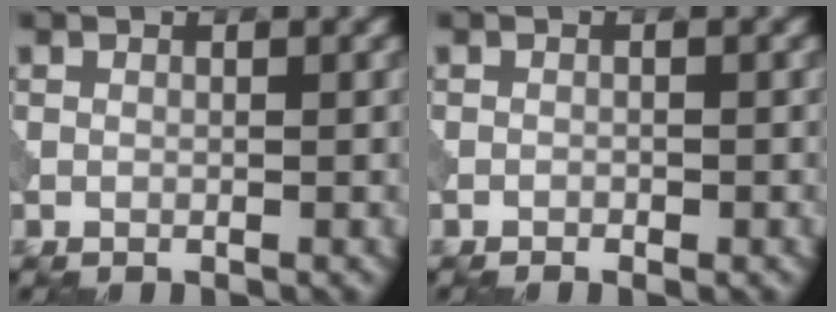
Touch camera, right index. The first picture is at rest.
{"total": 0.5, "force": [-0.4, 0.2, 0.2], "torque": [-0.001, 0.000, -0.007]}